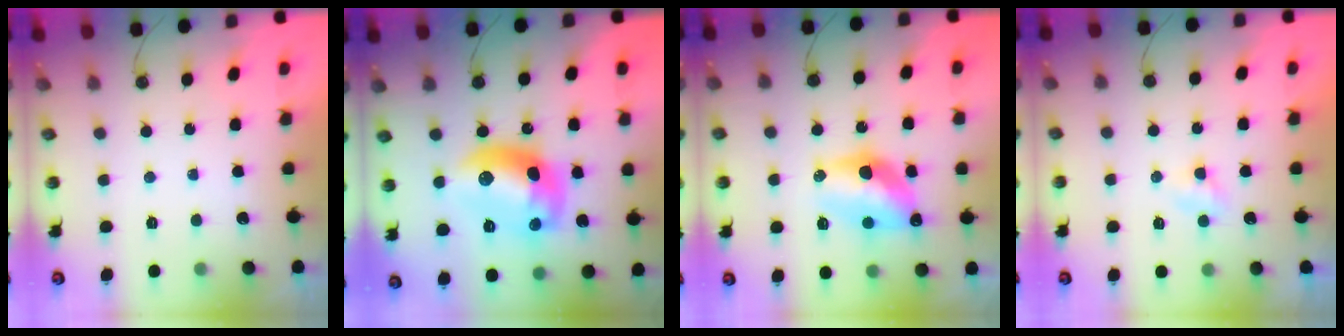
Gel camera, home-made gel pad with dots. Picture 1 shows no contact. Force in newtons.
{"total": 14.0, "press": 14.0, "slide": 0.8}
{"total": 11.7, "press": 11.6, "slide": 0.8}
{"total": 2.7, "press": 2.6, "slide": 0.4}